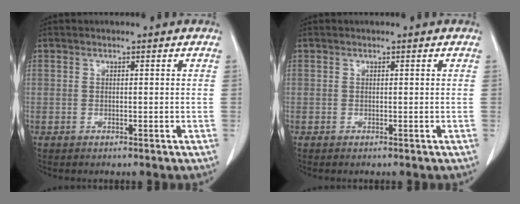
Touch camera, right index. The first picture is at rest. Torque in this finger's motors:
{"motor_torque": [0.12, -0.07, -0.02, -0.01]}